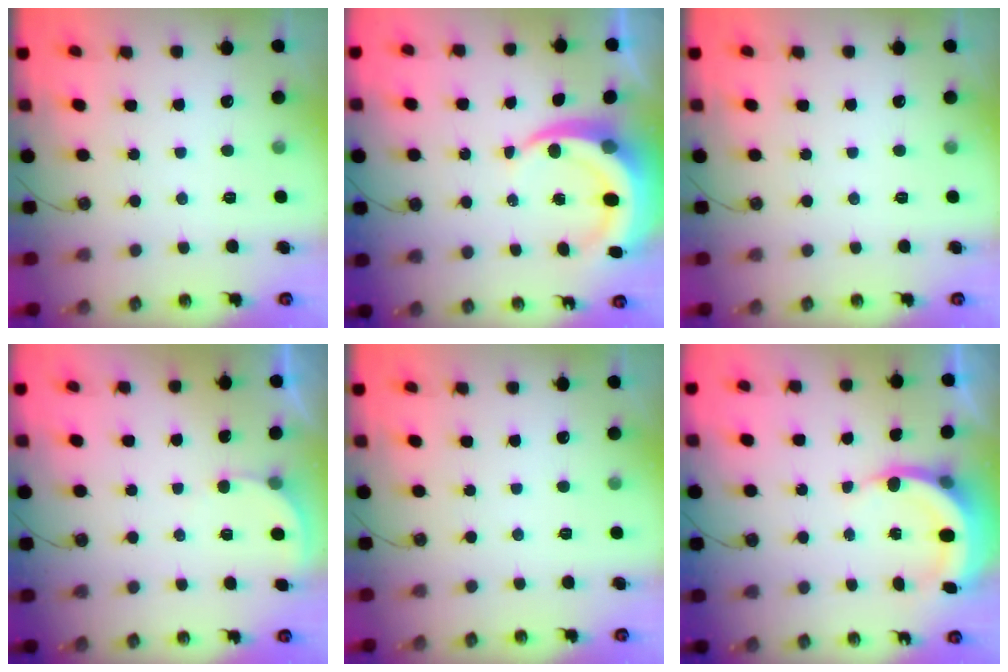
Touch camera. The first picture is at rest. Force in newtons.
{"total": 8.8, "press": 8.8, "slide": 1.2}
{"total": 0.0}
{"total": 2.7, "press": 2.7, "slide": 0.3}
{"total": 0.0}
{"total": 6.2, "press": 6.1, "slide": 1.5}